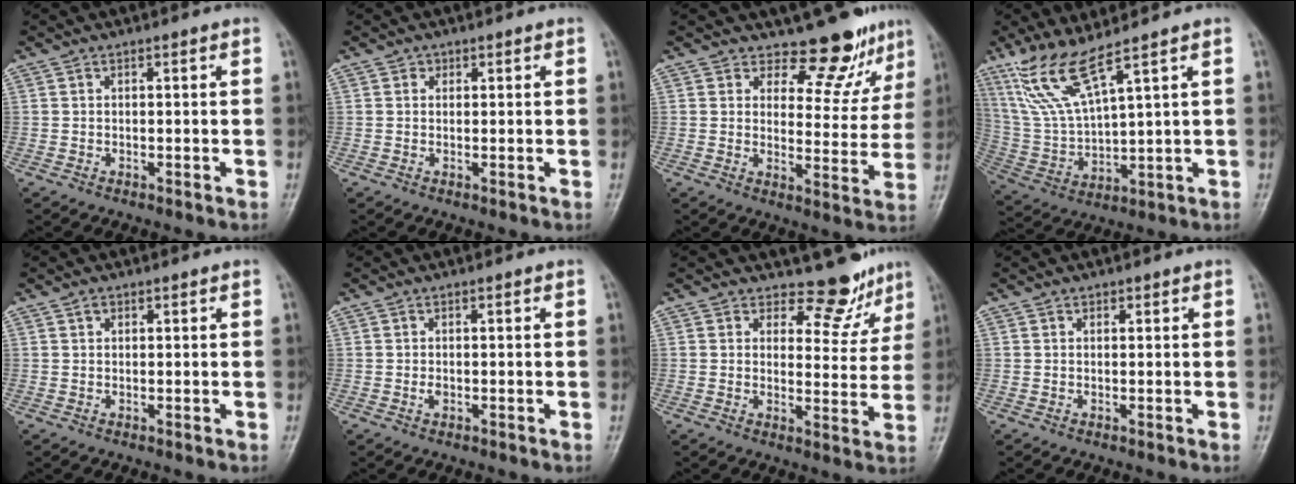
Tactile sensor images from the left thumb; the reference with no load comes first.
{"total": 0.8, "force": [0.3, 0.7, -0.1], "torque": [0.013, -0.001, 0.003]}
{"total": 9.2, "force": [8.0, 4.0, 2.0], "torque": [0.011, -0.075, 0.100]}
{"total": 10.2, "force": [7.3, 1.1, 7.0], "torque": [-0.152, -0.042, 0.169]}
{"total": 0.8, "force": [0.5, 0.7, 0.2], "torque": [0.002, -0.002, 0.009]}
{"total": 0.8, "force": [-0.2, 0.5, 0.5], "torque": [-0.007, 0.000, -0.003]}
{"total": 7.2, "force": [6.3, 3.4, 0.7], "torque": [0.022, -0.058, 0.077]}
{"total": 0.6, "force": [0.4, 0.4, 0.0], "torque": [0.007, -0.003, 0.004]}